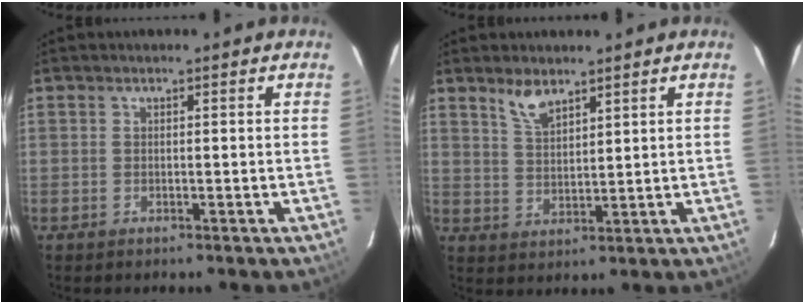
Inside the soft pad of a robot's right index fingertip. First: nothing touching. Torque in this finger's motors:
{"motor_torque": [0.49, 0.41, 0.03, 0.02]}